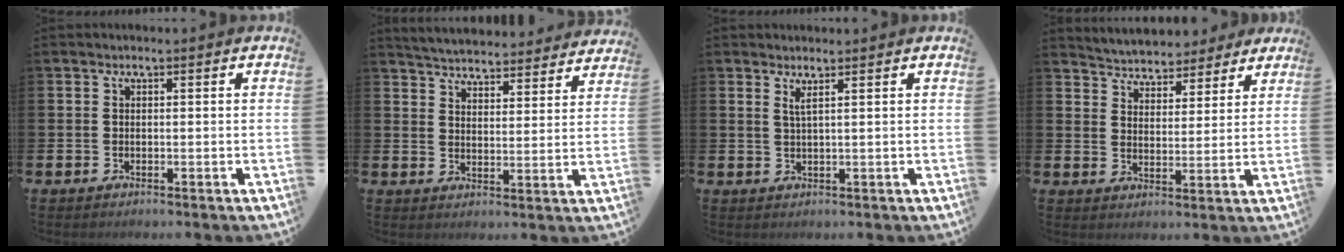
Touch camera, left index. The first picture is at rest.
{"total": 5.2, "force": [5.2, 0.7, 0.1], "torque": [-0.018, -0.042, 0.089]}
{"total": 1.4, "force": [1.1, -0.4, 0.7], "torque": [-0.017, -0.002, 0.020]}
{"total": 5.1, "force": [4.9, 1.3, -0.3], "torque": [-0.013, -0.040, 0.084]}